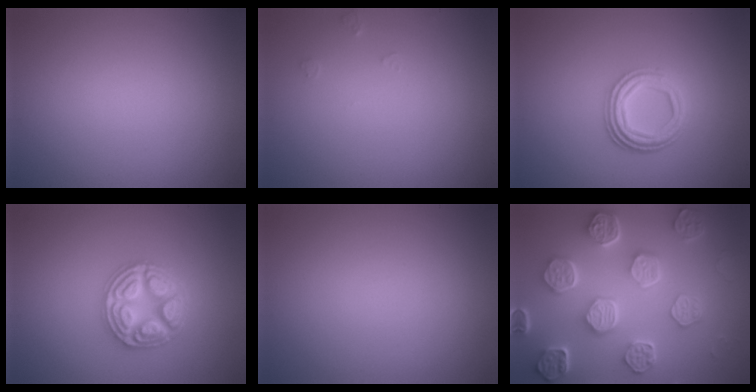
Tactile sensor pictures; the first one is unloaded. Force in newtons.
{"total": 0.6, "press": 0.6, "slide": 0.1}
{"total": 4.5, "press": 3.3, "slide": 3.1}
{"total": 4.6, "press": 4.5, "slide": 0.6}
{"total": 0.0}
{"total": 8.1, "press": 6.2, "slide": 5.3}